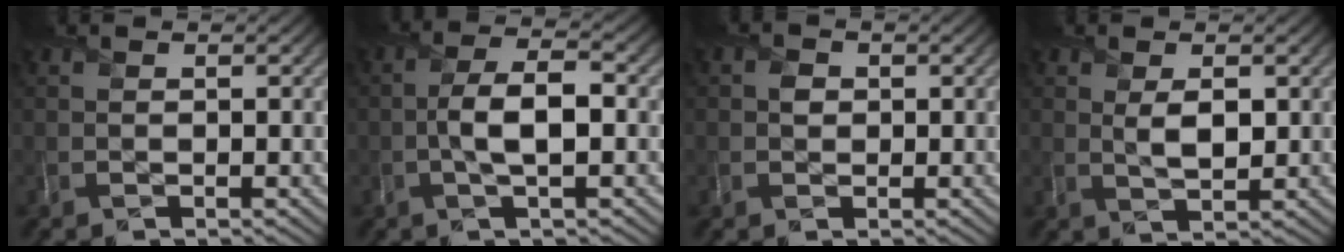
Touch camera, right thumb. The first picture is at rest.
{"total": 5.6, "force": [-0.8, 2.0, 5.1], "torque": [-0.101, 0.007, -0.024]}
{"total": 1.6, "force": [0.1, 1.5, 0.7], "torque": [-0.012, -0.001, -0.005]}
{"total": 3.2, "force": [0.7, 1.6, 2.7], "torque": [-0.058, -0.006, 0.013]}